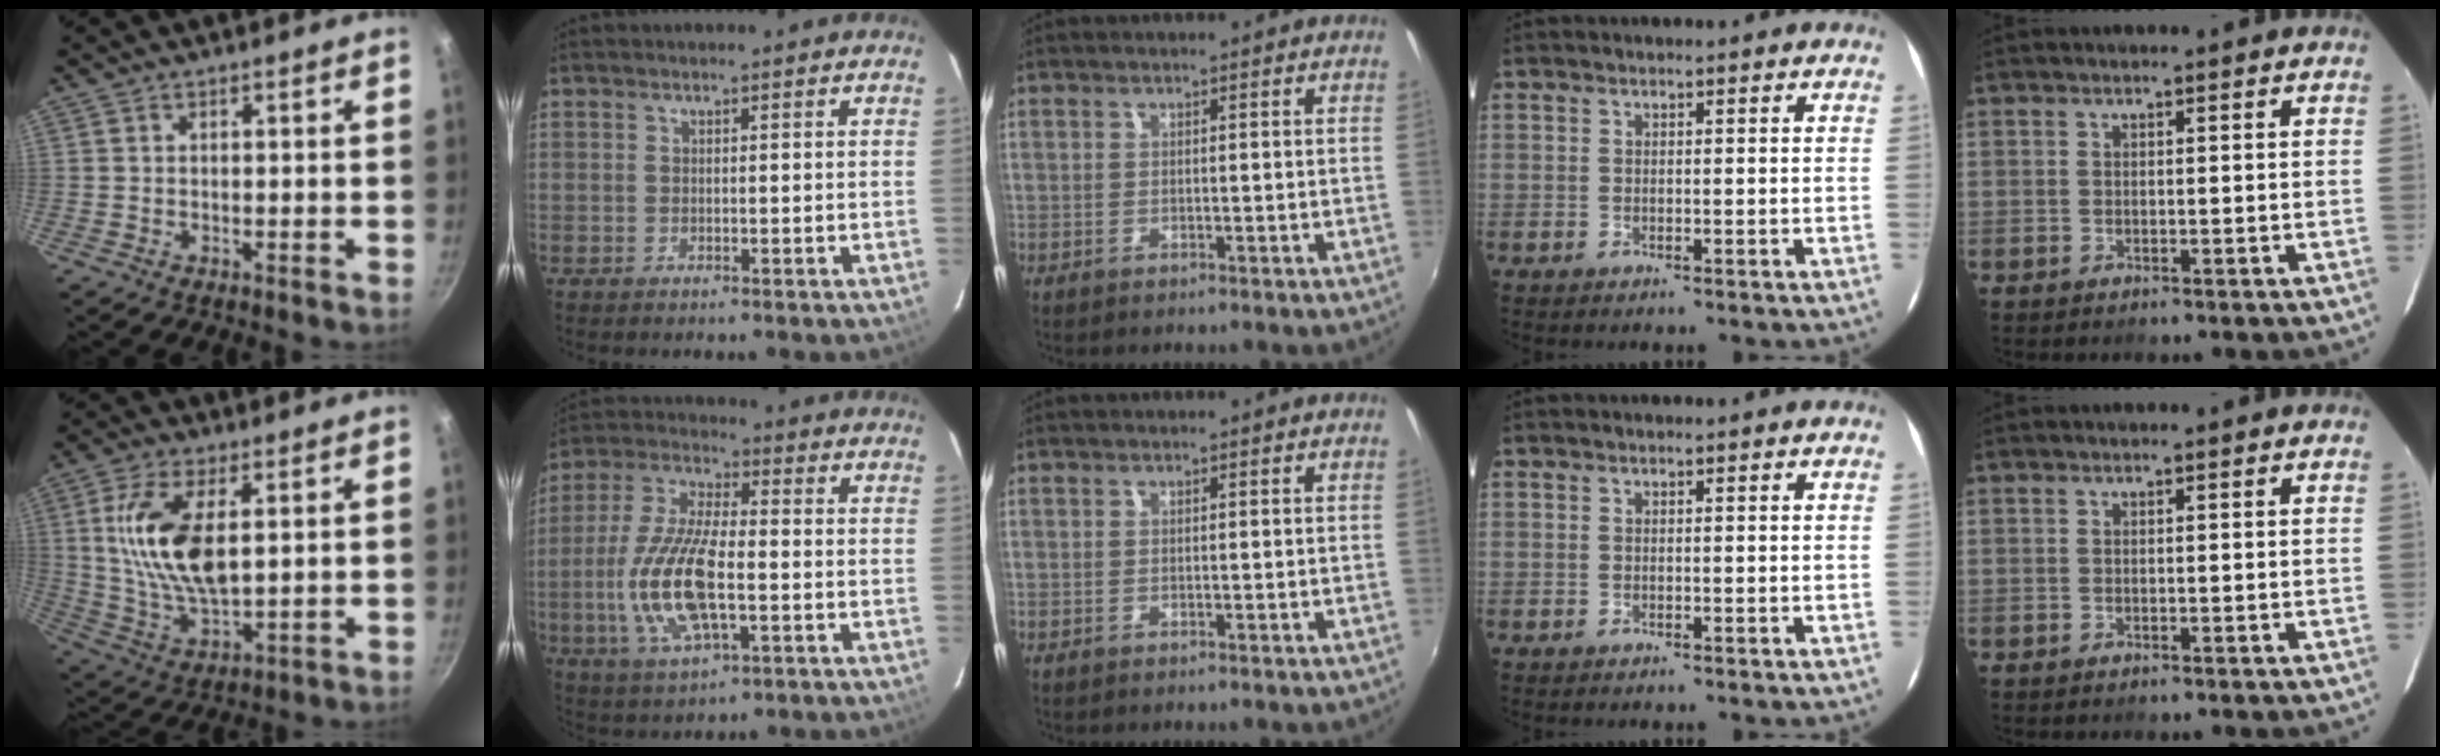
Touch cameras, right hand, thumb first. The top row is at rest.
{"thumb": {"total": 14.7, "force": [3.2, 7.0, 12.5], "torque": [-0.236, -0.014, 0.067]}, "index": {"total": 15.8, "force": [-3.3, 5.9, 14.3], "torque": [-0.303, -0.004, -0.063]}}